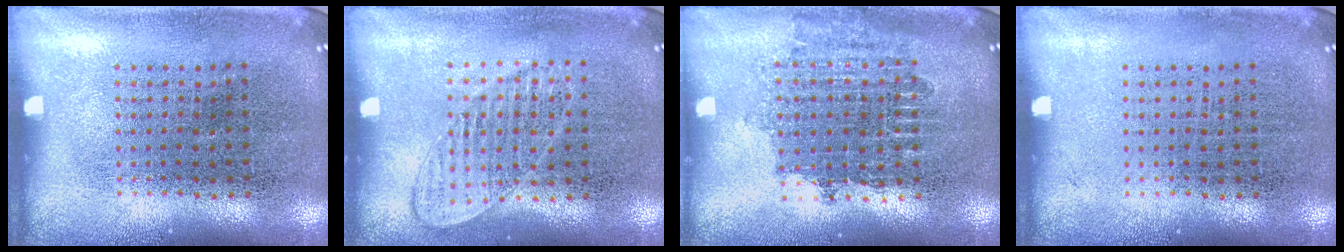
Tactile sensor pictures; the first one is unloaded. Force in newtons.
{"total": 1.2, "press": 1.1, "slide": 0.4}
{"total": 1.6, "press": 1.3, "slide": 0.9}
{"total": 0.0}